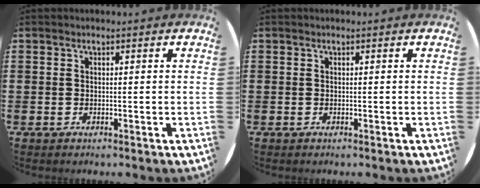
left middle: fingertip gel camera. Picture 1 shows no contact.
{"total": 0.0}